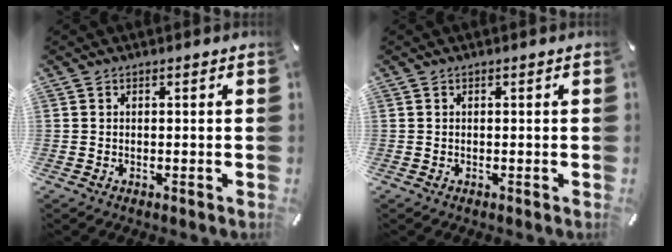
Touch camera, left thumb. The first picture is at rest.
{"total": 0.0}